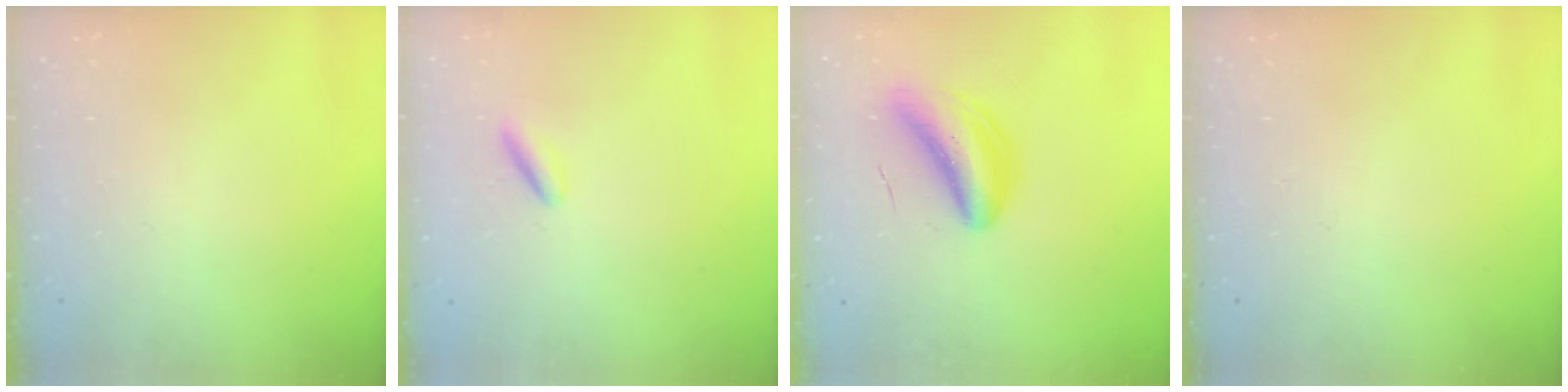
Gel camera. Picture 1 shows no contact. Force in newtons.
{"total": 2.2, "press": 2.2, "slide": 0.5}
{"total": 8.0, "press": 7.7, "slide": 2.0}
{"total": 0.0}